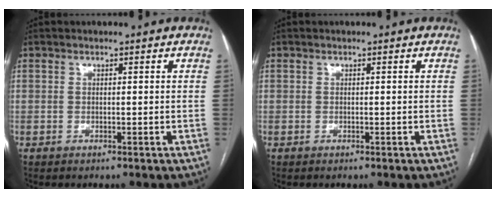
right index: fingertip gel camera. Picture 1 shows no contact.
{"total": 0.0}